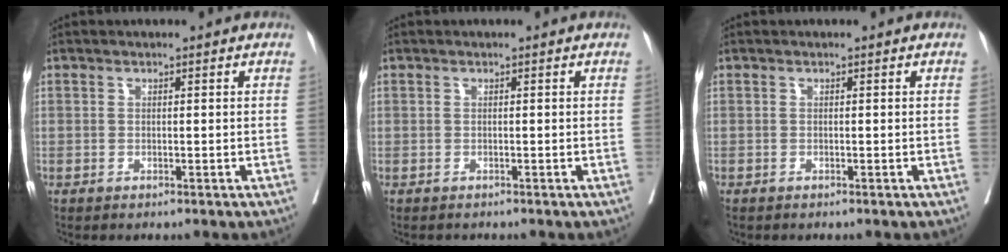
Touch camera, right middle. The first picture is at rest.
{"total": 0.5, "force": [-0.4, 0.3, 0.0], "torque": [-0.006, 0.002, -0.008]}
{"total": 0.0}